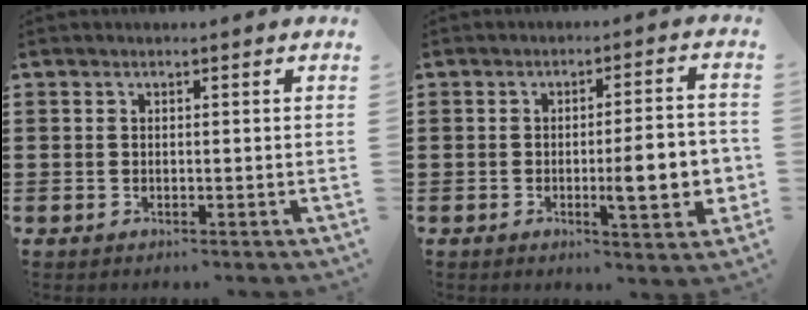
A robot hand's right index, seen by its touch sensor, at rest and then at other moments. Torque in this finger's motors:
{"motor_torque": [2.14, 0.00, 0.78, 0.15]}